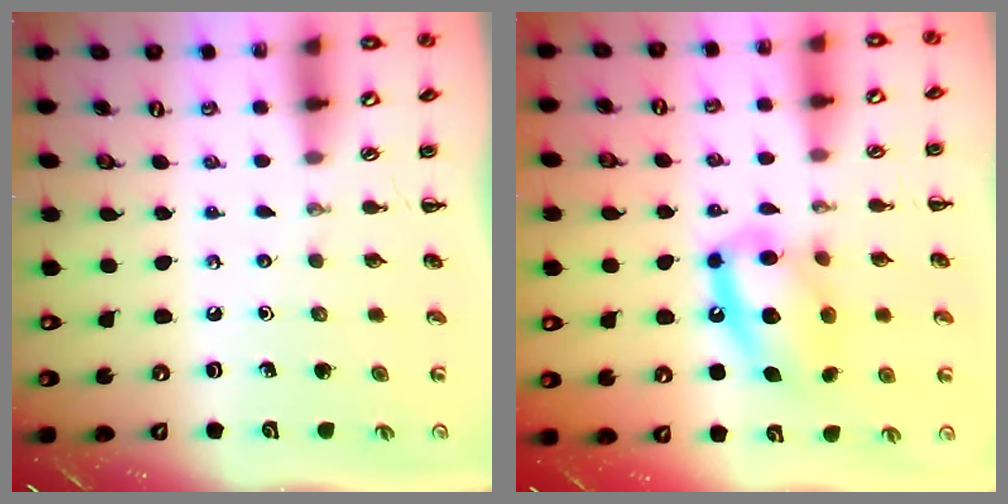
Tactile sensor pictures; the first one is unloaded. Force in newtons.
{"total": 14.3, "press": 13.9, "slide": 3.1}